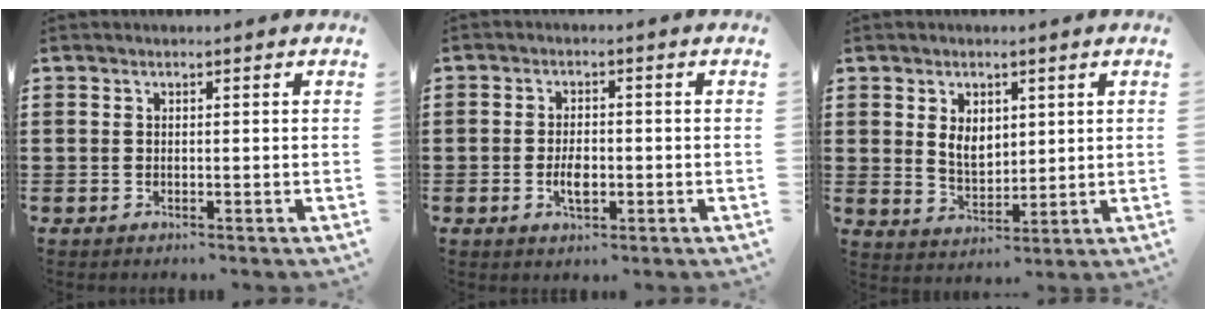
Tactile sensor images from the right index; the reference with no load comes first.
{"total": 3.6, "force": [-0.9, 1.6, 3.1], "torque": [-0.063, 0.000, -0.017]}
{"total": 4.7, "force": [1.6, 3.3, 2.9], "torque": [-0.059, 0.008, 0.026]}